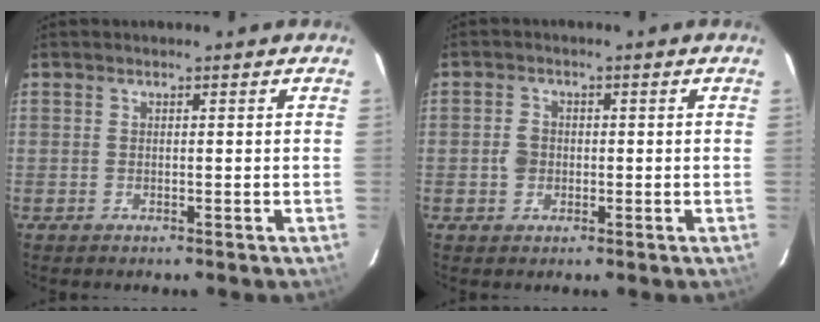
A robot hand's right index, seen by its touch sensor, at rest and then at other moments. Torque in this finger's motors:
{"motor_torque": [0.26, -0.03, 0.16, 0.05]}